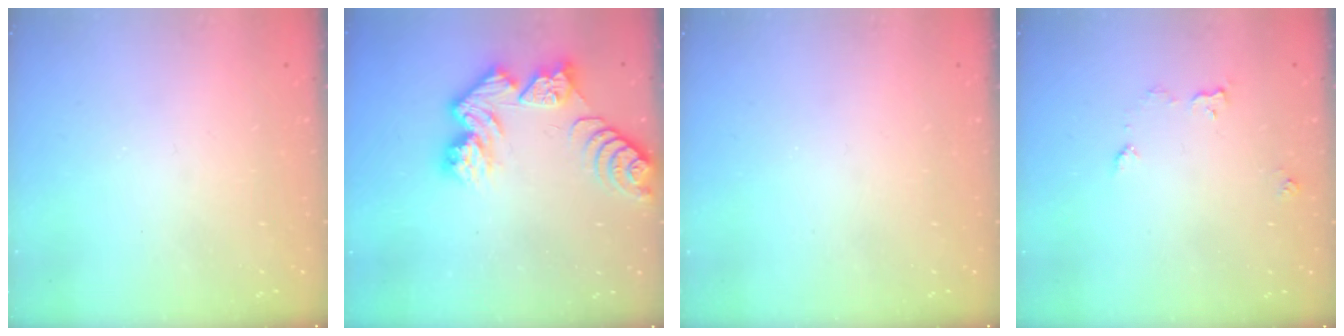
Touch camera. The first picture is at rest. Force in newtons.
{"total": 10.7, "press": 10.7, "slide": 1.0}
{"total": 0.0}
{"total": 5.3, "press": 5.2, "slide": 0.6}